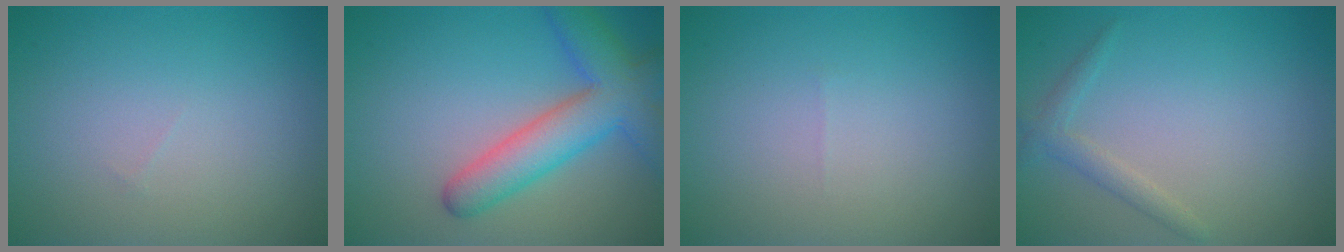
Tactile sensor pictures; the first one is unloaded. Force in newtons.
{"total": 6.5, "press": 6.5, "slide": 0.3}
{"total": 0.0}
{"total": 1.5, "press": 1.5, "slide": 0.1}